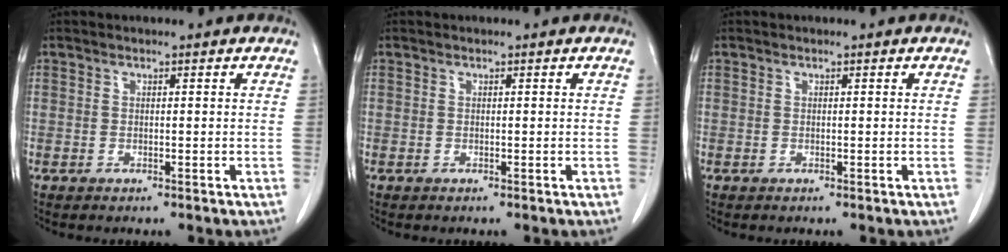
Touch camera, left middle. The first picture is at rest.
{"total": 0.0}
{"total": 0.0}